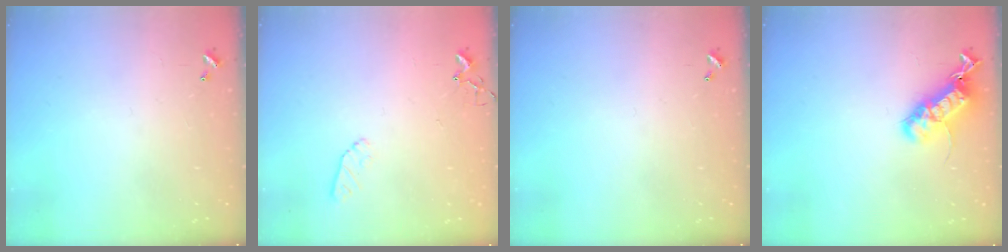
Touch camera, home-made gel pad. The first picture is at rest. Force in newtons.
{"total": 5.8, "press": 5.7, "slide": 0.8}
{"total": 0.0}
{"total": 17.9, "press": 17.9, "slide": 0.5}